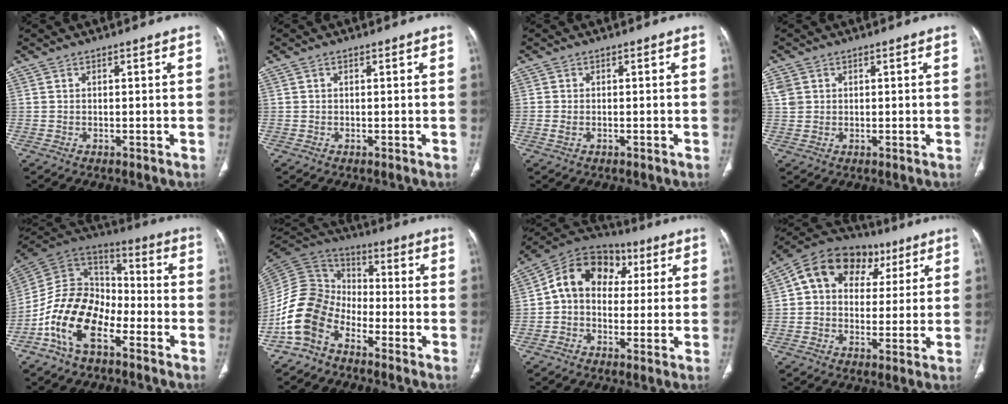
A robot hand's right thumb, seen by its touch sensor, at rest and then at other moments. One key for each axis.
{"total": 0.0}
{"total": 0.9, "fx": -0.3, "fy": 0.6, "fz": 0.7, "tx": -0.022, "ty": 0.000, "tz": -0.004}
{"total": 3.0, "fx": 1.1, "fy": 2.5, "fz": 1.3, "tx": -0.024, "ty": 0.004, "tz": 0.030}
{"total": 16.2, "fx": -7.7, "fy": 9.8, "fz": 10.4, "tx": -0.176, "ty": 0.073, "tz": -0.152}
{"total": 12.9, "fx": -7.3, "fy": 8.6, "fz": 6.3, "tx": -0.119, "ty": 0.072, "tz": -0.159}
{"total": 13.1, "fx": 2.4, "fy": 10.1, "fz": 8.0, "tx": -0.101, "ty": 0.034, "tz": 0.026}
{"total": 15.6, "fx": 5.1, "fy": 11.8, "fz": 8.8, "tx": -0.111, "ty": 0.026, "tz": 0.071}